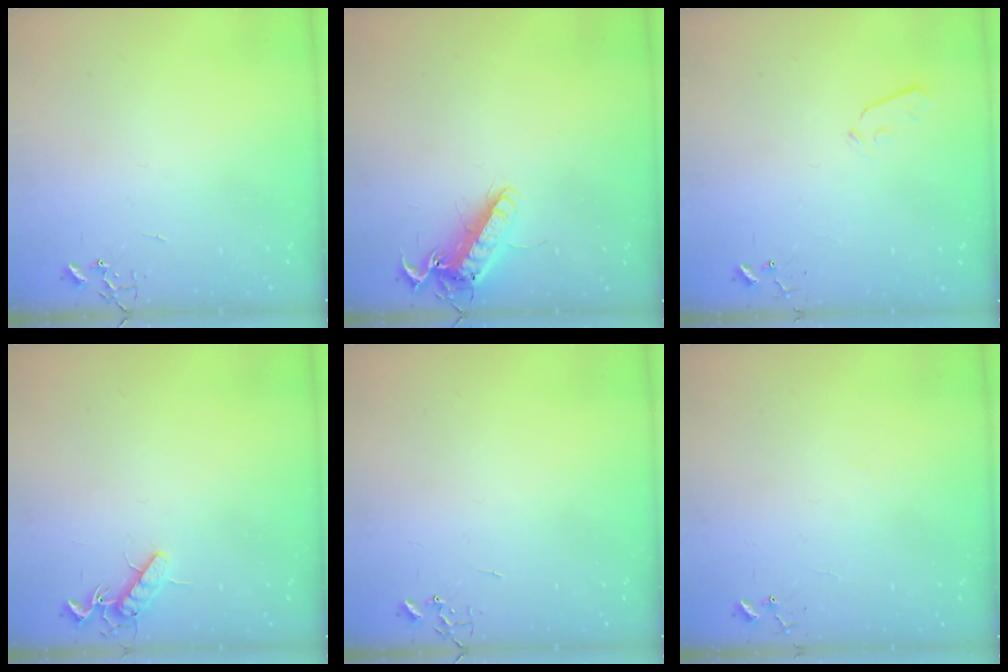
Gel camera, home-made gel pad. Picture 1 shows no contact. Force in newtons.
{"total": 14.6, "press": 14.4, "slide": 2.0}
{"total": 3.8, "press": 3.7, "slide": 0.6}
{"total": 8.3, "press": 8.2, "slide": 1.0}
{"total": 0.0}
{"total": 5.7, "press": 5.7, "slide": 0.5}